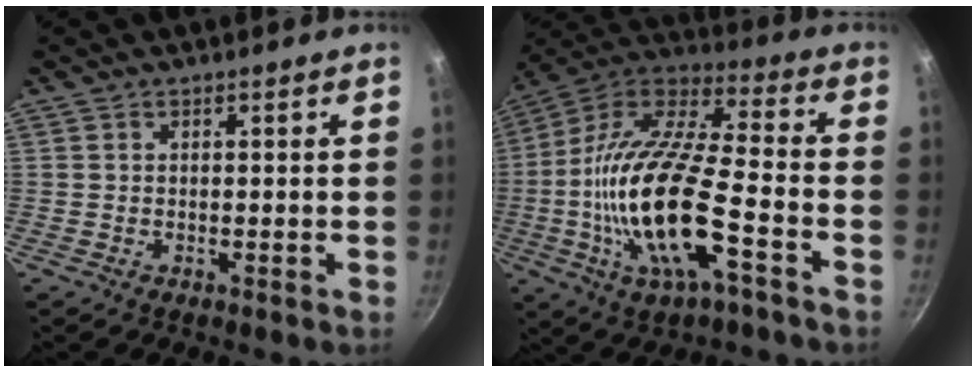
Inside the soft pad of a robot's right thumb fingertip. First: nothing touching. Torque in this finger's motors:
{"motor_torque": [0.15, 1.22, 2.18, -0.60, 0.73]}